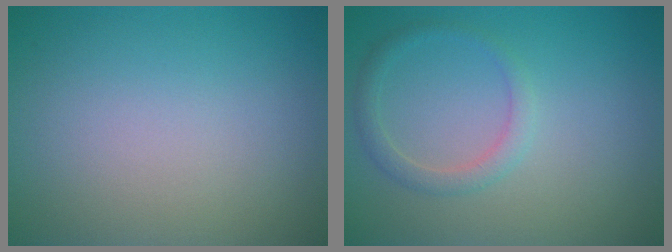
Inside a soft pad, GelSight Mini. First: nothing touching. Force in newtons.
{"total": 1.7, "press": 1.7, "slide": 0.1}